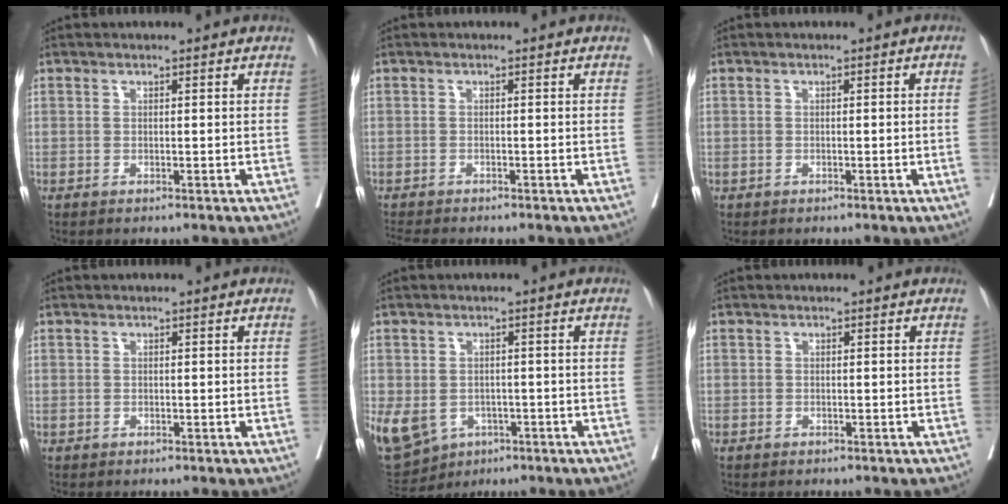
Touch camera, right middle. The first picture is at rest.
{"total": 3.2, "force": [-3.0, 0.0, 1.0], "torque": [-0.016, -0.010, -0.052]}
{"total": 1.2, "force": [-0.2, -0.1, 1.1], "torque": [-0.019, 0.006, -0.001]}
{"total": 0.0}
{"total": 19.6, "force": [-7.7, 15.8, 8.7], "torque": [-0.276, -0.015, -0.102]}
{"total": 0.8, "force": [-0.2, 0.8, -0.1], "torque": [0.006, 0.007, -0.008]}